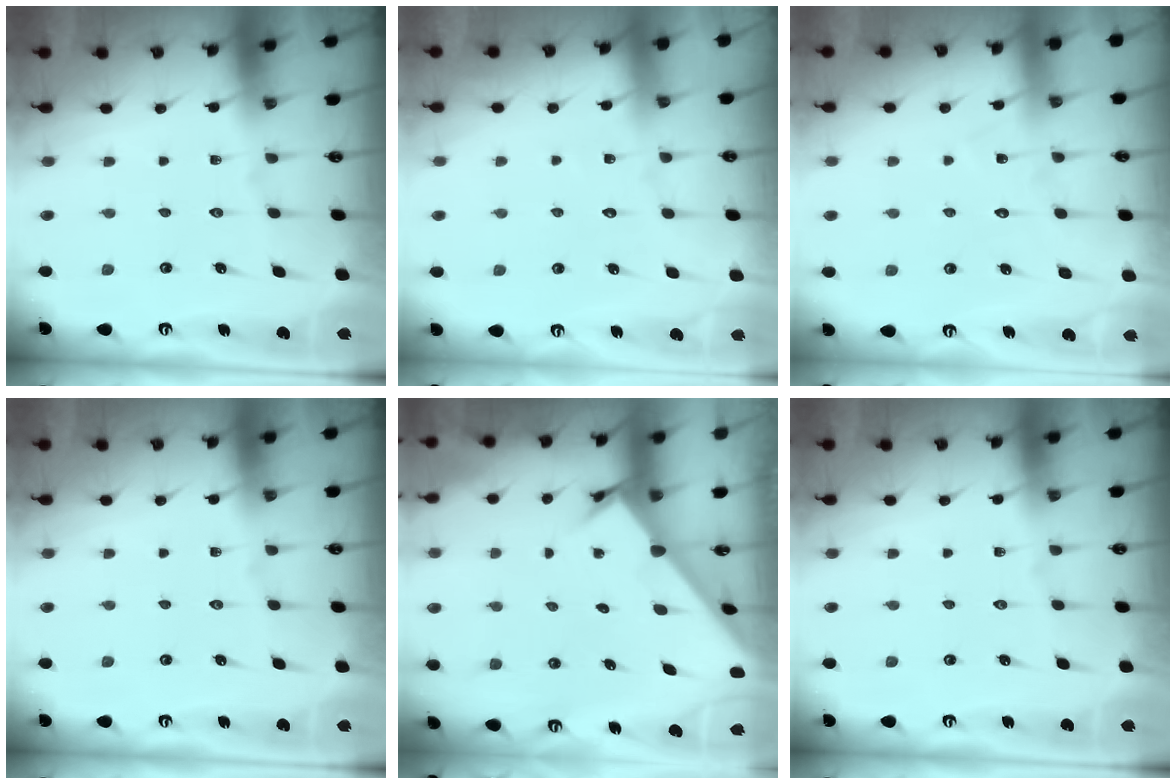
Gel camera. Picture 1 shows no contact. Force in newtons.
{"total": 4.5, "press": 4.5, "slide": 0.5}
{"total": 6.8, "press": 6.8, "slide": 0.6}
{"total": 0.0}
{"total": 2.0, "press": 2.0, "slide": 0.2}
{"total": 0.0}